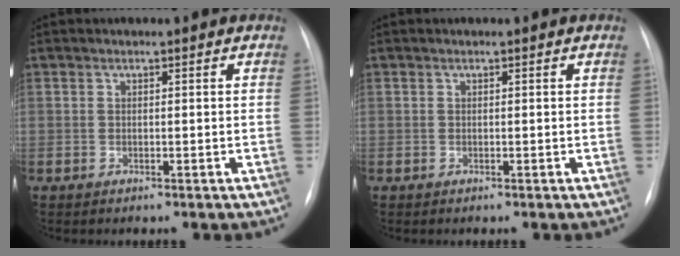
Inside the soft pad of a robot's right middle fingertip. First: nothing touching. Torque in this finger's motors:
{"motor_torque": [0.00, 0.00, -0.01, 0.00]}